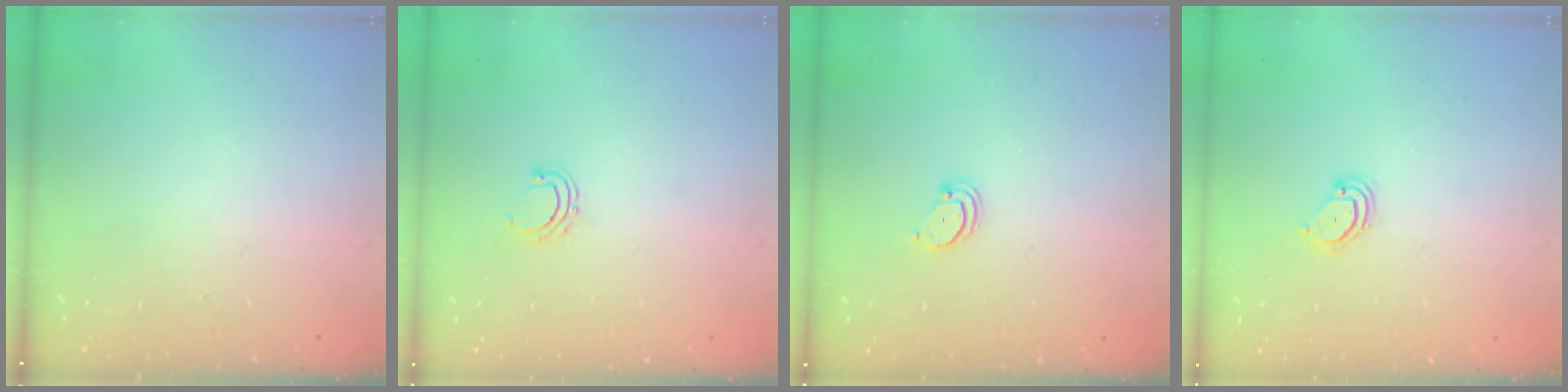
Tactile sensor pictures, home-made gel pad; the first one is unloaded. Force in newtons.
{"total": 5.3, "press": 5.2, "slide": 1.1}
{"total": 2.0, "press": 2.0, "slide": 0.2}
{"total": 3.4, "press": 3.4, "slide": 0.2}